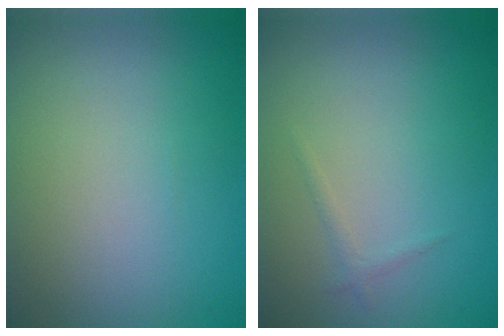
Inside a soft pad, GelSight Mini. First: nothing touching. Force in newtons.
{"total": 0.7, "press": 0.7, "slide": 0.0}